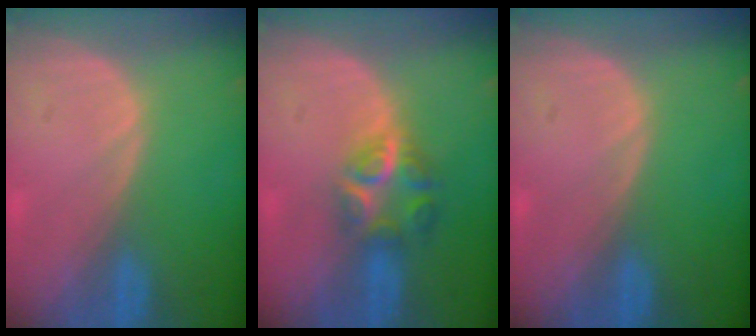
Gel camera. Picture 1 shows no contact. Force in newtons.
{"total": 5.9, "press": 5.4, "slide": 2.5}
{"total": 0.0}